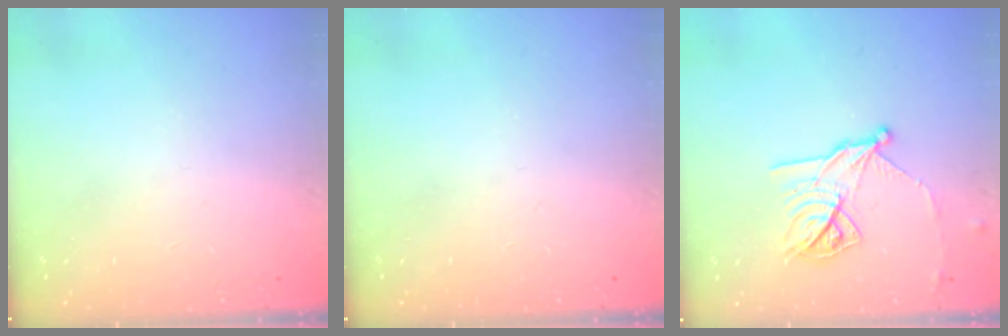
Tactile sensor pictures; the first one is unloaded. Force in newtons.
{"total": 0.0}
{"total": 12.9, "press": 12.9, "slide": 0.2}